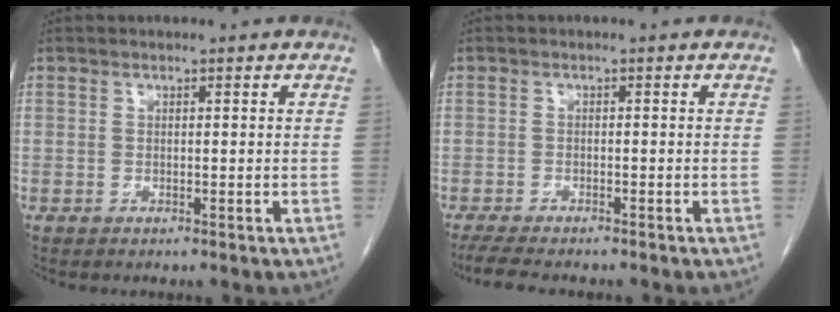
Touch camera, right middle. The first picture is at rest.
{"total": 6.2, "force": [-5.2, 0.9, 3.1], "torque": [-0.053, -0.017, -0.080]}